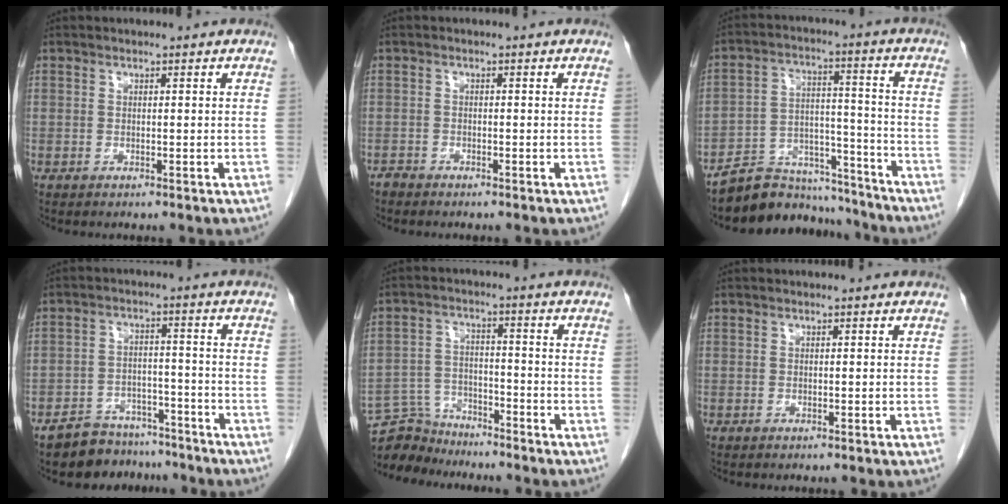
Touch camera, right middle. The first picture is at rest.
{"total": 1.0, "force": [-1.0, 0.3, -0.1], "torque": [-0.003, -0.001, -0.021]}
{"total": 12.2, "force": [-11.5, 4.1, 0.9], "torque": [-0.003, 0.050, -0.186]}
{"total": 8.5, "force": [-7.5, 4.1, 0.6], "torque": [0.000, 0.022, -0.116]}
{"total": 7.1, "force": [-6.8, 2.0, -0.6], "torque": [0.003, 0.007, -0.127]}
{"total": 0.0}